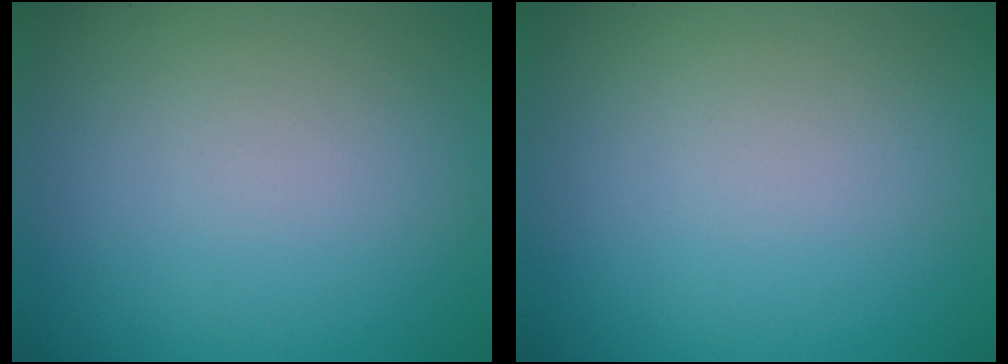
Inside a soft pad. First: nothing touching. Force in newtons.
{"total": 0.0}